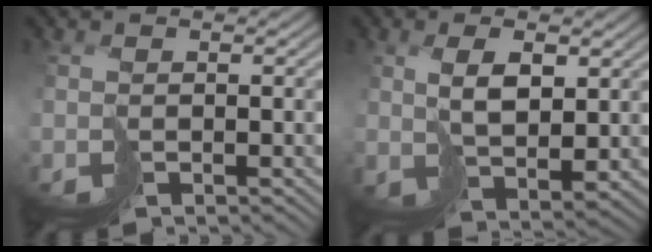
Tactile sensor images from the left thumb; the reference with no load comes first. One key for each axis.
{"total": 5.0, "fx": 2.8, "fy": 1.6, "fz": 3.8, "tx": -0.086, "ty": -0.002, "tz": 0.064}